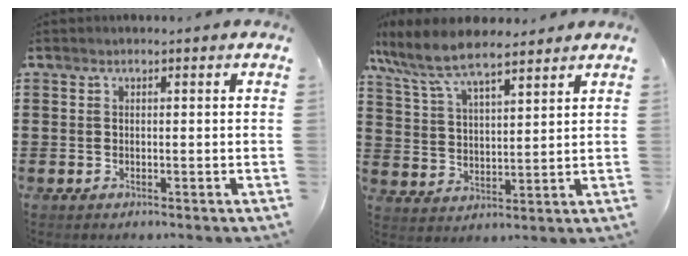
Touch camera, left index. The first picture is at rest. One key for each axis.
{"total": 8.0, "fx": 6.9, "fy": 1.8, "fz": 3.6, "tx": -0.098, "ty": -0.024, "tz": 0.122}